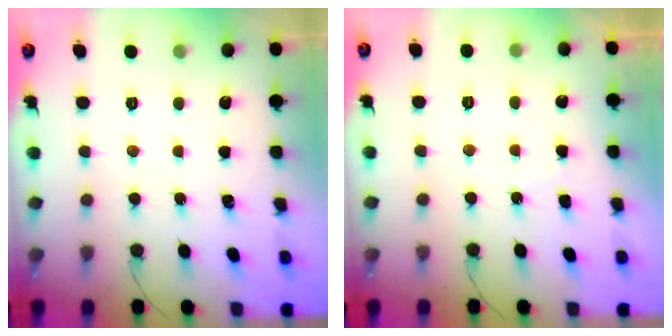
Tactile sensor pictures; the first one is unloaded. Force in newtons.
{"total": 3.9, "press": 3.9, "slide": 0.3}